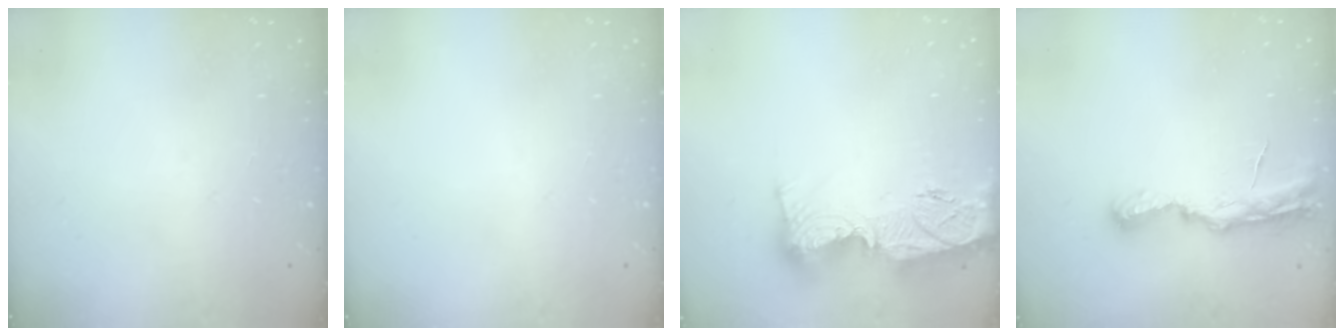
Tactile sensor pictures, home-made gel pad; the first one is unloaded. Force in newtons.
{"total": 0.0}
{"total": 18.5, "press": 18.4, "slide": 1.7}
{"total": 8.0, "press": 8.0, "slide": 0.8}